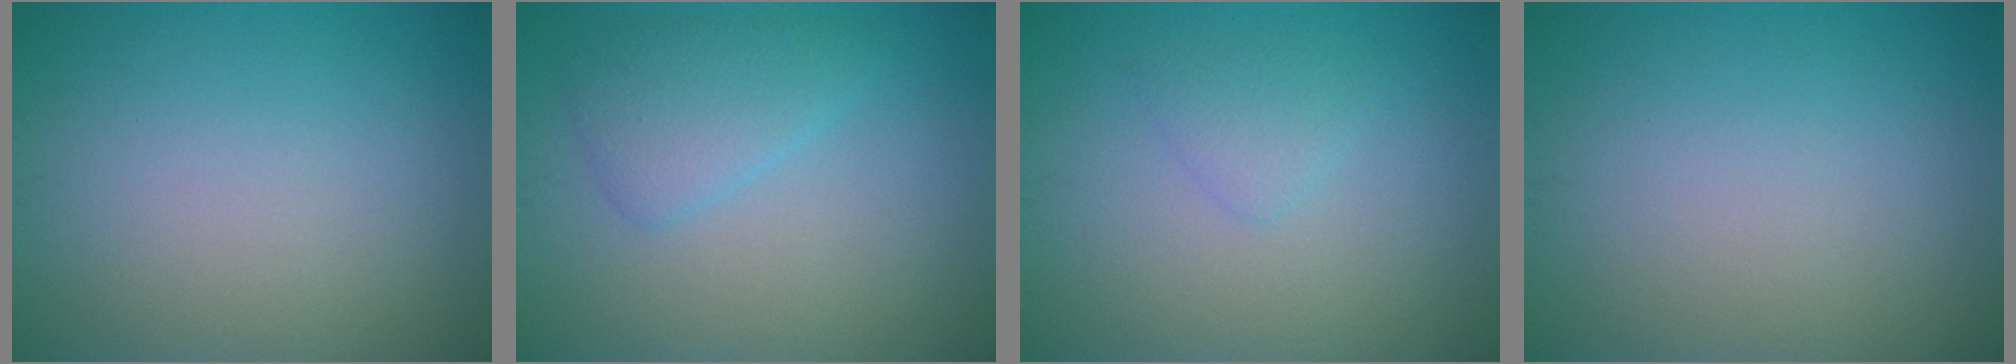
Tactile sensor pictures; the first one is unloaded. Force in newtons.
{"total": 2.8, "press": 2.8, "slide": 0.2}
{"total": 1.4, "press": 1.4, "slide": 0.1}
{"total": 0.0}